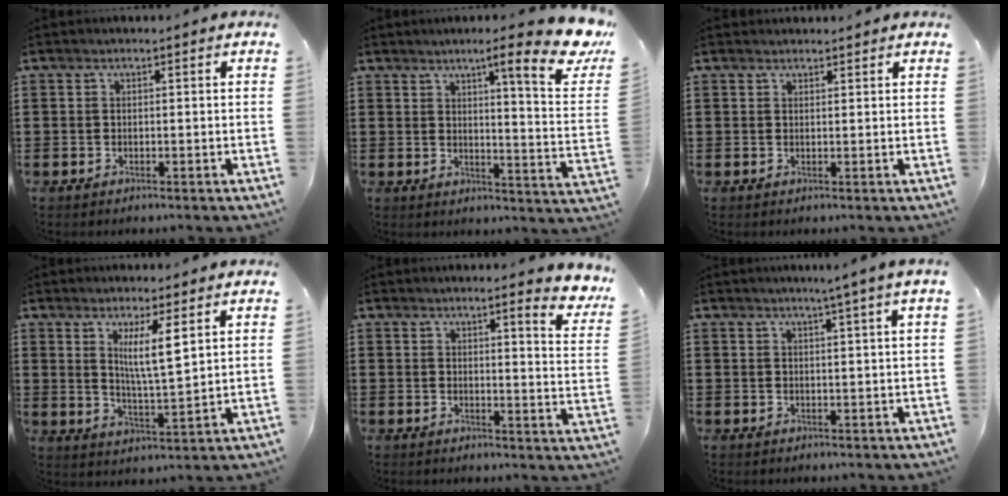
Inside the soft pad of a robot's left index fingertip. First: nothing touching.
{"total": 10.3, "force": [7.2, 0.5, 7.4], "torque": [-0.106, -0.045, 0.107]}
{"total": 1.2, "force": [1.1, 0.2, 0.1], "torque": [-0.004, 0.001, 0.022]}
{"total": 6.6, "force": [3.5, 0.8, 5.5], "torque": [-0.103, -0.013, 0.055]}
{"total": 4.1, "force": [3.3, -0.5, 2.4], "torque": [-0.037, -0.032, 0.047]}
{"total": 2.5, "force": [1.6, -1.0, 1.6], "torque": [-0.031, -0.006, 0.026]}